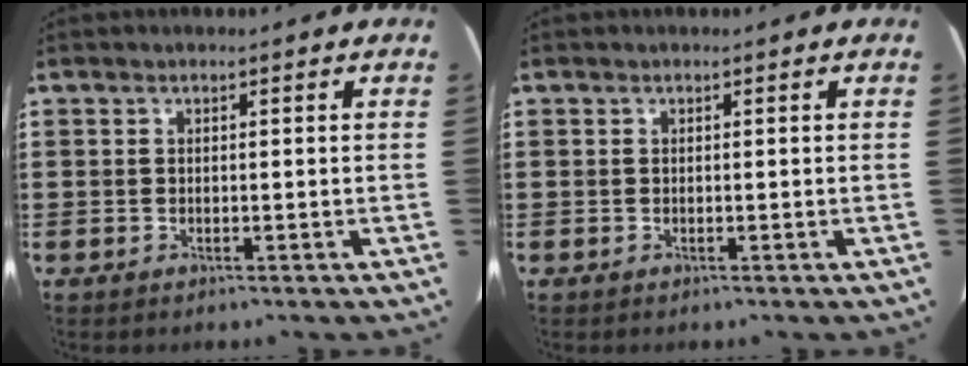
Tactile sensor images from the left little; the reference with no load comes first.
{"total": 0.0}